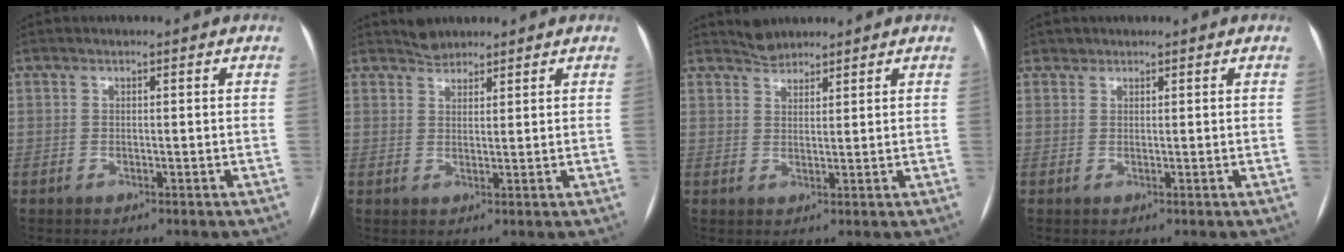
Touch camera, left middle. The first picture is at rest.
{"total": 2.3, "force": [2.1, 0.8, 0.0], "torque": [-0.003, 0.006, 0.038]}
{"total": 2.4, "force": [2.3, 0.7, -0.2], "torque": [0.000, 0.006, 0.043]}
{"total": 0.8, "force": [0.6, 0.5, -0.1], "torque": [0.002, 0.003, 0.009]}